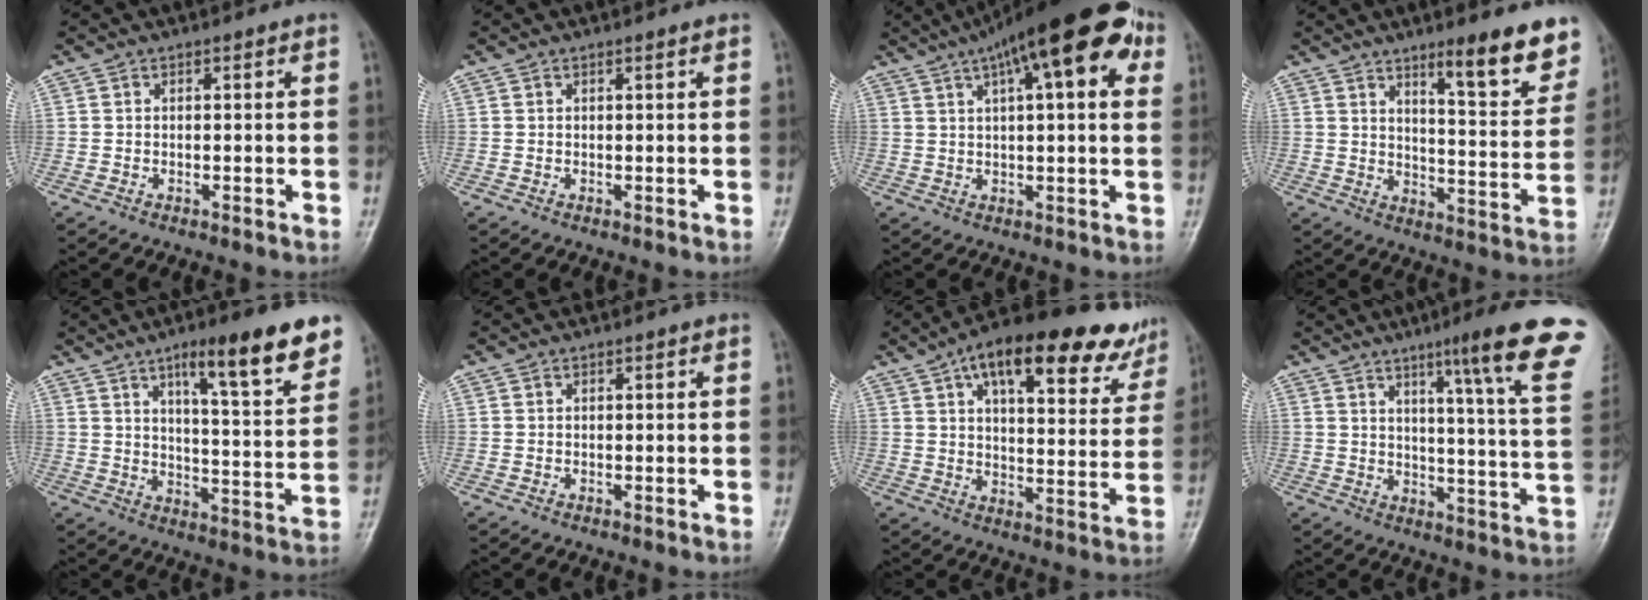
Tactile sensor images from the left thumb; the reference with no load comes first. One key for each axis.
{"total": 0.7, "fx": 0.5, "fy": 0.0, "fz": 0.5, "tx": -0.009, "ty": 0.001, "tz": 0.008}
{"total": 20.2, "fx": 9.1, "fy": 6.3, "fz": 16.9, "tx": -0.244, "ty": 0.026, "tz": 0.131}
{"total": 13.2, "fx": 9.0, "fy": 2.7, "fz": 9.3, "tx": -0.092, "ty": -0.062, "tz": 0.130}
{"total": 15.5, "fx": 9.7, "fy": 3.1, "fz": 11.7, "tx": -0.140, "ty": -0.048, "tz": 0.143}
{"total": 0.0}
{"total": 23.0, "fx": 14.4, "fy": 8.9, "fz": 15.6, "tx": -0.193, "ty": -0.016, "tz": 0.199}
{"total": 20.3, "fx": 12.4, "fy": 0.9, "fz": 16.1, "tx": -0.193, "ty": -0.065, "tz": 0.151}